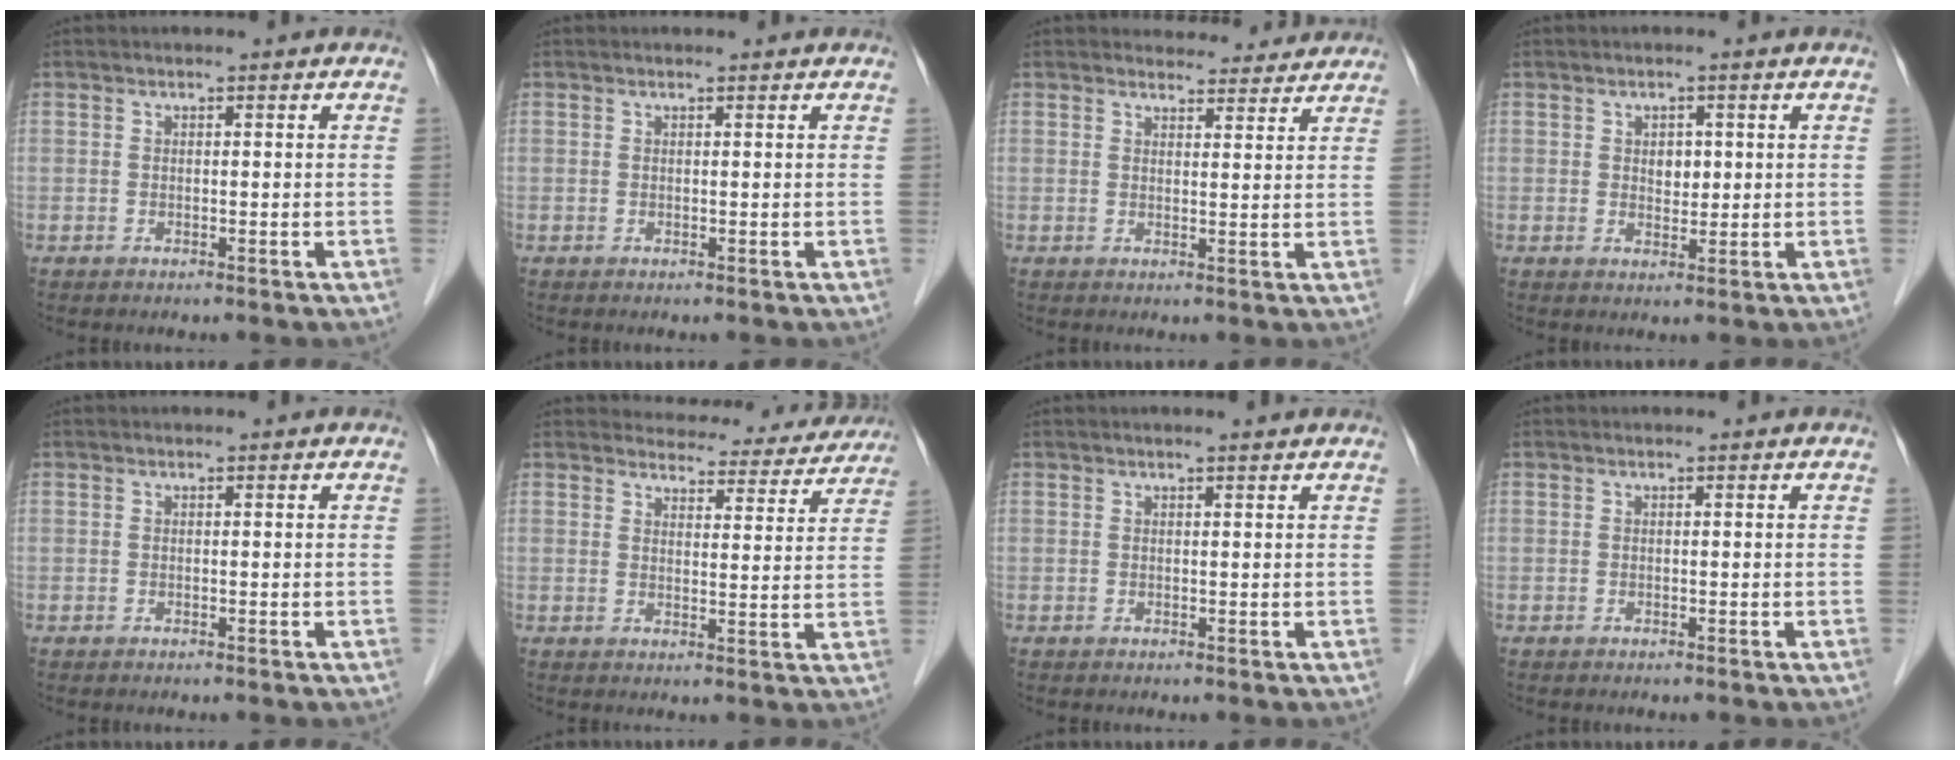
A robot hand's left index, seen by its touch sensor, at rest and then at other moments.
{"total": 0.6, "force": [0.5, 0.0, 0.1], "torque": [-0.007, 0.003, 0.008]}
{"total": 6.3, "force": [6.0, 1.6, 0.6], "torque": [0.000, 0.005, 0.066]}
{"total": 2.3, "force": [0.6, 1.6, 1.6], "torque": [-0.026, 0.002, 0.011]}
{"total": 0.0}
{"total": 13.6, "force": [13.0, 3.5, 1.5], "torque": [0.011, -0.012, 0.134]}
{"total": 1.6, "force": [1.4, -0.1, 0.8], "torque": [-0.013, 0.009, 0.021]}
{"total": 0.0}